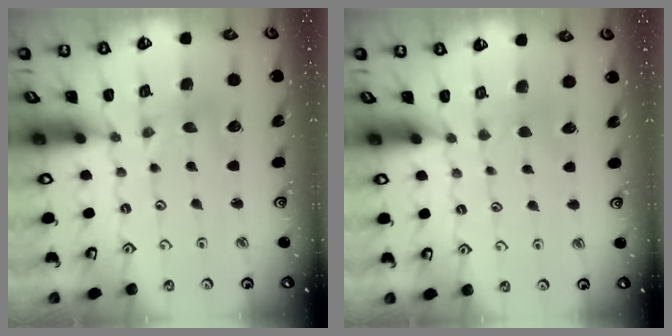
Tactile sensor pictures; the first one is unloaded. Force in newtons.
{"total": 2.4, "press": 2.3, "slide": 0.3}